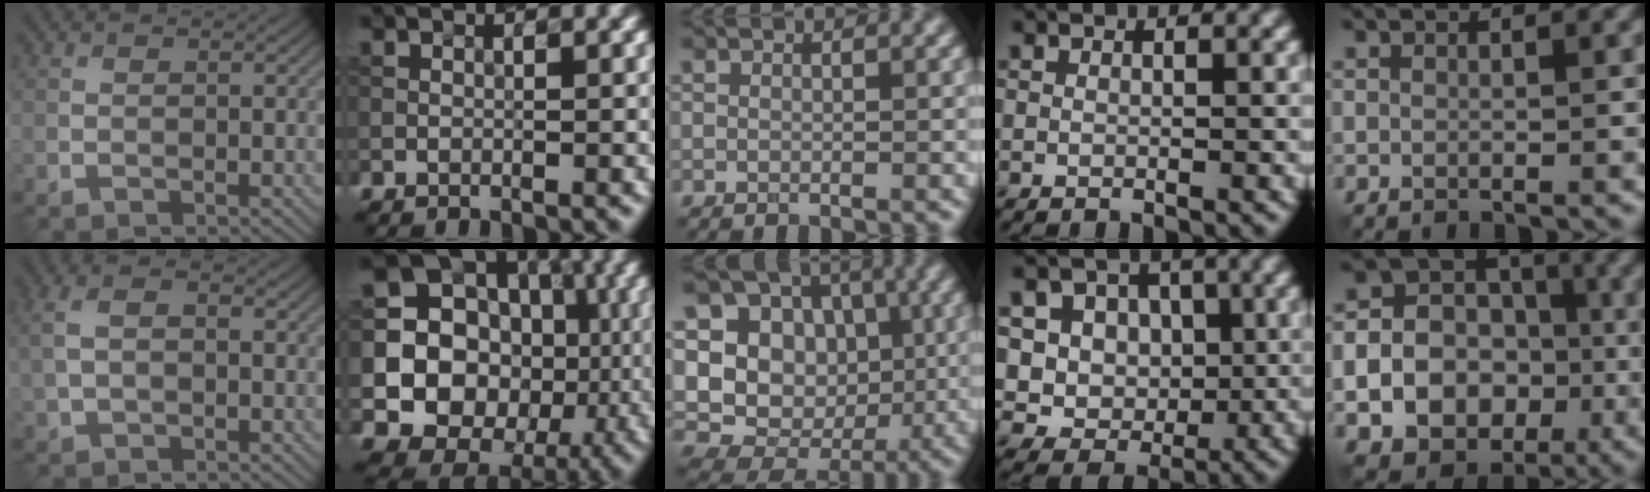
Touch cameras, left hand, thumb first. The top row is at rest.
{"thumb": {"total": 4.6, "force": [0.6, 2.6, 3.7], "torque": [-0.090, 0.011, 0.008]}, "index": {"total": 17.9, "force": [-0.1, 16.7, 6.5], "torque": [-0.152, 0.021, -0.024]}, "middle": {"total": 13.6, "force": [1.3, 12.4, 5.4], "torque": [-0.145, 0.044, 0.017]}, "ring": {"total": 8.7, "force": [1.5, 7.7, 3.8], "torque": [-0.063, 0.020, 0.013]}, "little": {"total": 15.5, "force": [-4.4, 13.4, 6.4], "torque": [-0.131, -0.029, -0.076]}}